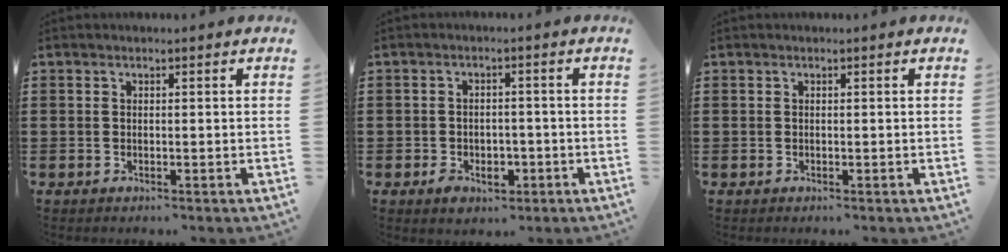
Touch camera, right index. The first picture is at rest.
{"total": 2.7, "force": [-1.5, 1.9, 1.2], "torque": [-0.025, 0.001, -0.031]}
{"total": 0.0}